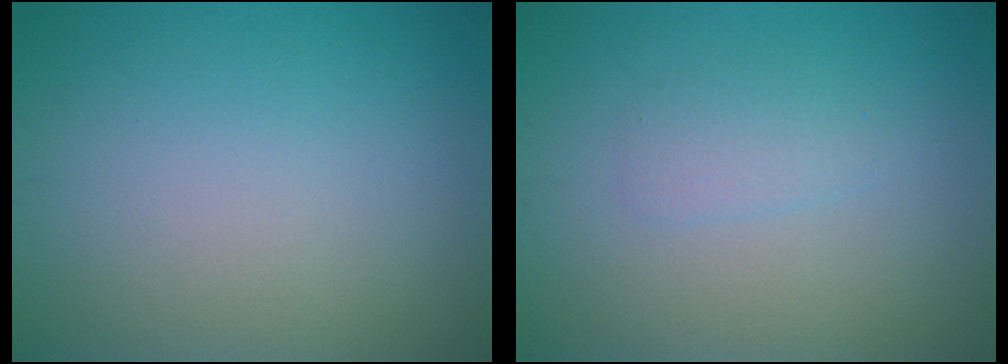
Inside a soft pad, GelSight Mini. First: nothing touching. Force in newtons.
{"total": 1.3, "press": 1.3, "slide": 0.0}